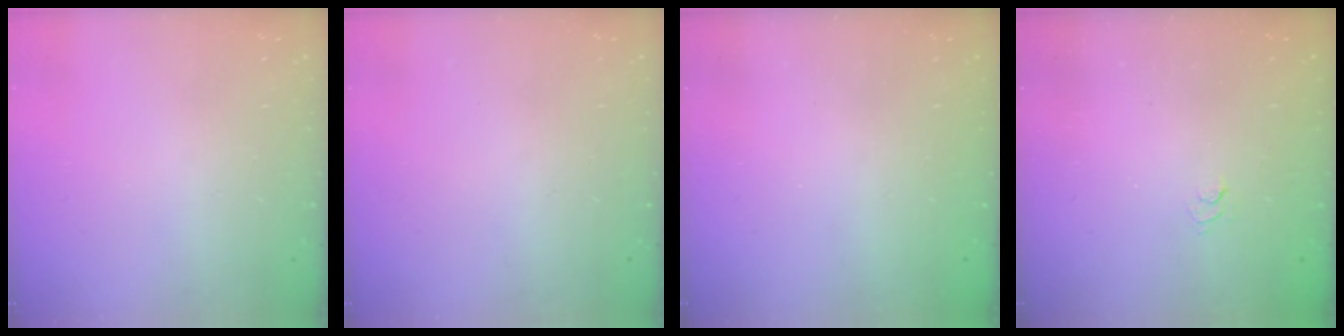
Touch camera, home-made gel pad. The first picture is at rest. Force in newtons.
{"total": 0.0}
{"total": 2.3, "press": 2.2, "slide": 0.7}
{"total": 1.9, "press": 1.5, "slide": 1.3}